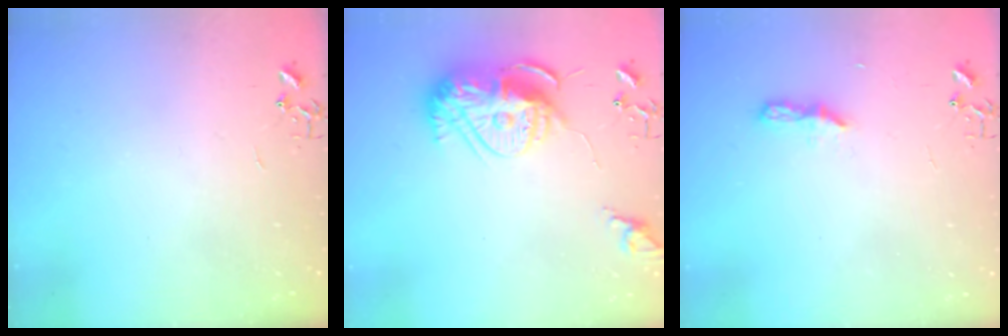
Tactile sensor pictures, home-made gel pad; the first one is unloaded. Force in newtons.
{"total": 15.2, "press": 15.2, "slide": 1.4}
{"total": 5.9, "press": 5.8, "slide": 0.7}